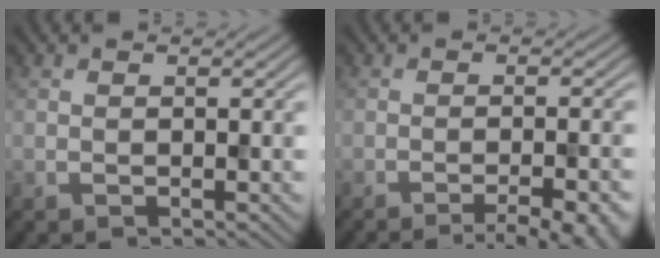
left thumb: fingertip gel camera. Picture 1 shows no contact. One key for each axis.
{"total": 7.2, "fx": -4.9, "fy": 1.7, "fz": 5.0, "tx": -0.051, "ty": 0.009, "tz": -0.056}